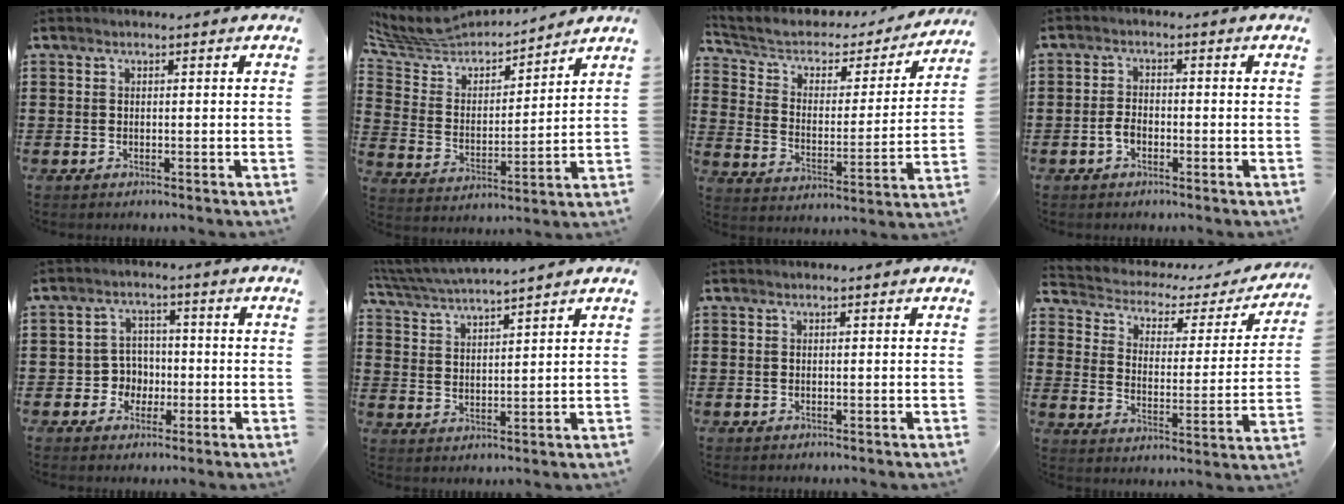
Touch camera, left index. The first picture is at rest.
{"total": 6.4, "force": [5.9, 2.1, 1.4], "torque": [-0.062, -0.038, 0.102]}
{"total": 4.6, "force": [3.3, 2.6, 1.8], "torque": [-0.059, -0.023, 0.049]}
{"total": 2.4, "force": [-0.9, 1.4, 1.7], "torque": [-0.048, -0.001, -0.022]}
{"total": 4.2, "force": [-1.1, 3.9, 1.2], "torque": [-0.036, 0.008, -0.022]}
{"total": 4.2, "force": [4.1, -0.6, 1.0], "torque": [-0.037, -0.022, 0.070]}
{"total": 0.0}
{"total": 2.8, "force": [1.7, 1.8, 1.2], "torque": [-0.039, -0.014, 0.018]}